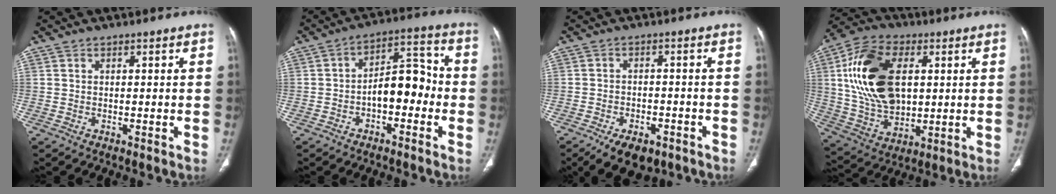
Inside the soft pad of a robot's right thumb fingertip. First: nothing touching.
{"total": 9.7, "force": [-2.2, 5.6, 7.7], "torque": [-0.087, 0.046, -0.043]}
{"total": 9.6, "force": [-6.2, 5.3, 5.0], "torque": [-0.058, 0.020, -0.091]}
{"total": 19.8, "force": [4.1, 12.1, 15.2], "torque": [-0.270, -0.007, 0.080]}